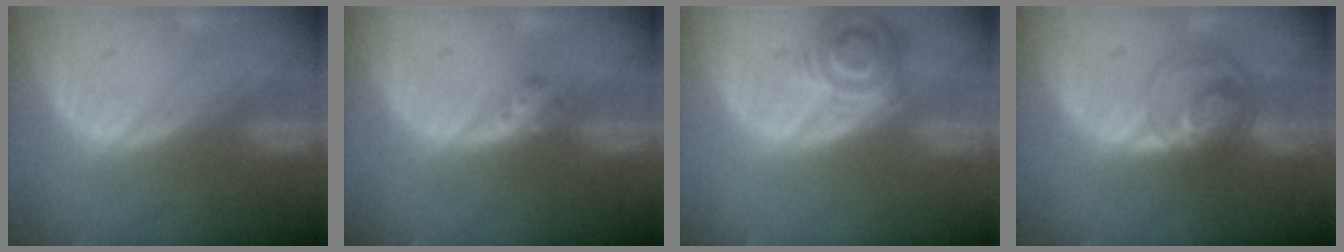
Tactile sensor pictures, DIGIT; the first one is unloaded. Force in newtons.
{"total": 2.5, "press": 2.1, "slide": 1.4}
{"total": 7.1, "press": 6.5, "slide": 2.9}
{"total": 7.3, "press": 6.0, "slide": 4.1}